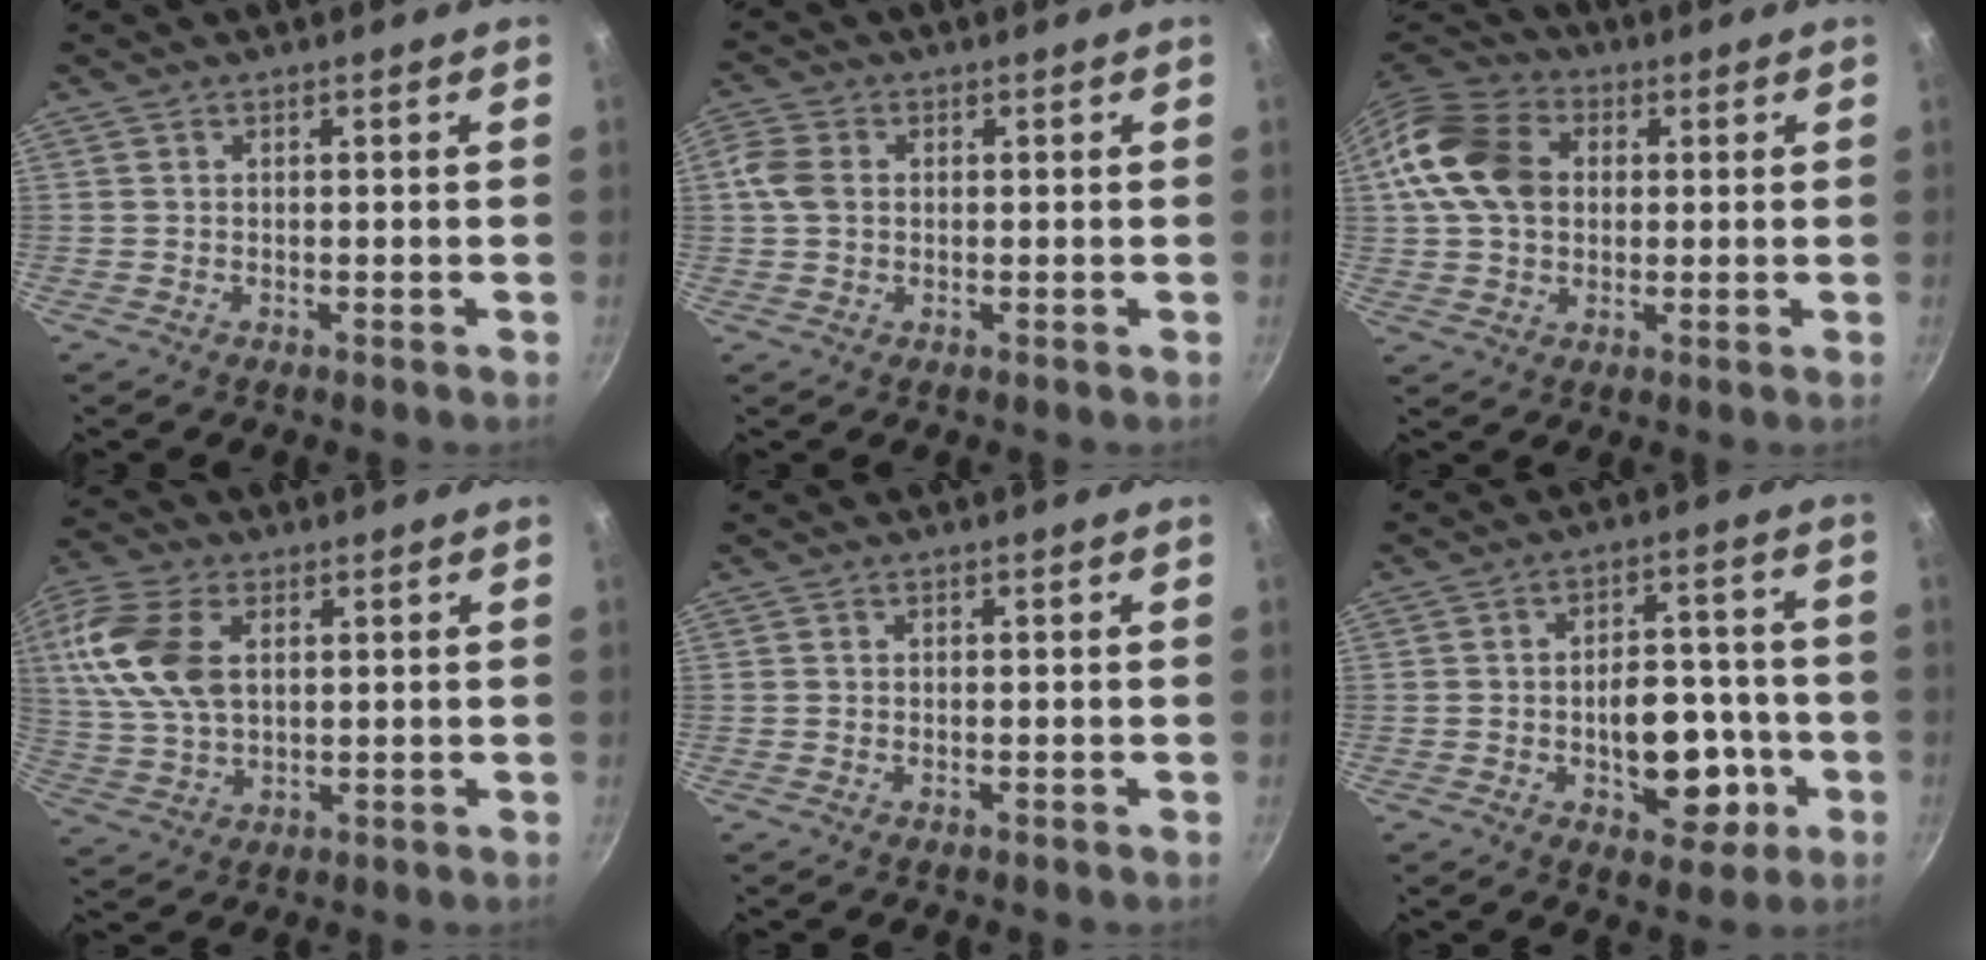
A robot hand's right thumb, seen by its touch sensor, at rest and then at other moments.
{"total": 4.6, "force": [0.4, 3.6, 2.9], "torque": [-0.057, 0.007, -0.001]}
{"total": 14.2, "force": [2.2, 10.8, 8.9], "torque": [-0.153, 0.016, 0.026]}
{"total": 14.3, "force": [3.6, 8.9, 10.6], "torque": [-0.212, -0.001, 0.069]}
{"total": 0.0}
{"total": 12.9, "force": [-3.4, 7.9, 9.6], "torque": [-0.086, 0.026, -0.040]}